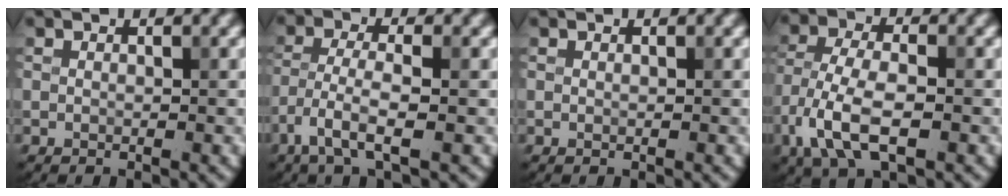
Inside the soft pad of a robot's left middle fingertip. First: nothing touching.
{"total": 3.9, "force": [-2.1, 0.8, 3.1], "torque": [-0.066, -0.001, -0.048]}
{"total": 0.0}
{"total": 6.9, "force": [-3.0, 3.2, 5.4], "torque": [-0.113, -0.001, -0.066]}